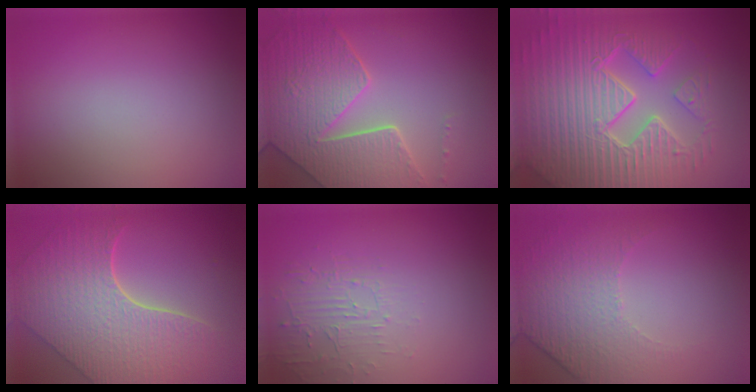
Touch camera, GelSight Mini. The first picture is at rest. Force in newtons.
{"total": 8.6, "press": 6.1, "slide": 6.0}
{"total": 9.7, "press": 6.9, "slide": 6.8}
{"total": 8.5, "press": 6.1, "slide": 5.8}
{"total": 1.8, "press": 0.7, "slide": 1.7}
{"total": 4.9, "press": 3.2, "slide": 3.6}